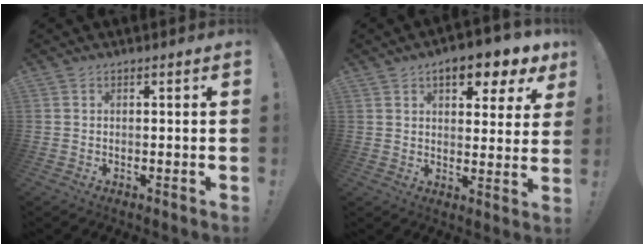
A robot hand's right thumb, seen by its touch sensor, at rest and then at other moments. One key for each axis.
{"total": 9.1, "fx": 5.1, "fy": 3.9, "fz": 6.4, "tx": -0.084, "ty": -0.026, "tz": 0.086}